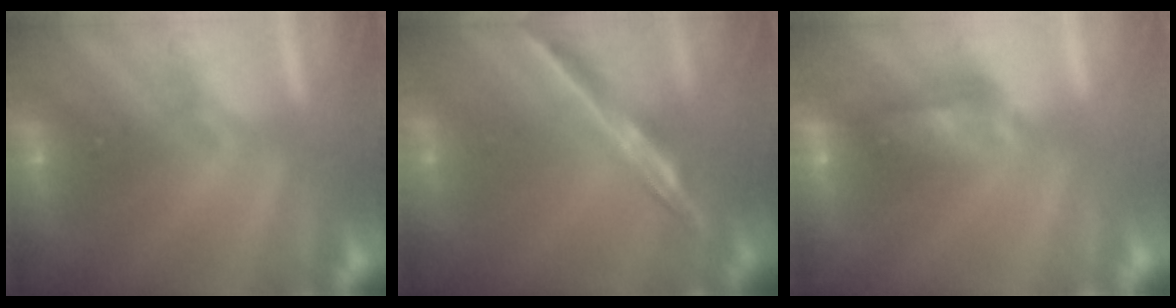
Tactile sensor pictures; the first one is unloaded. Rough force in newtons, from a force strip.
{"total": 1.6}
{"total": 4.4}